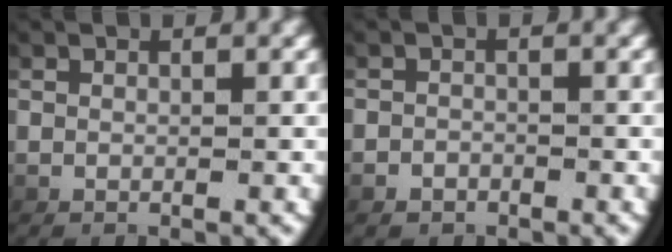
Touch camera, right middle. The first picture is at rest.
{"total": 1.1, "force": [-1.0, 0.4, -0.2], "torque": [0.001, -0.006, -0.014]}